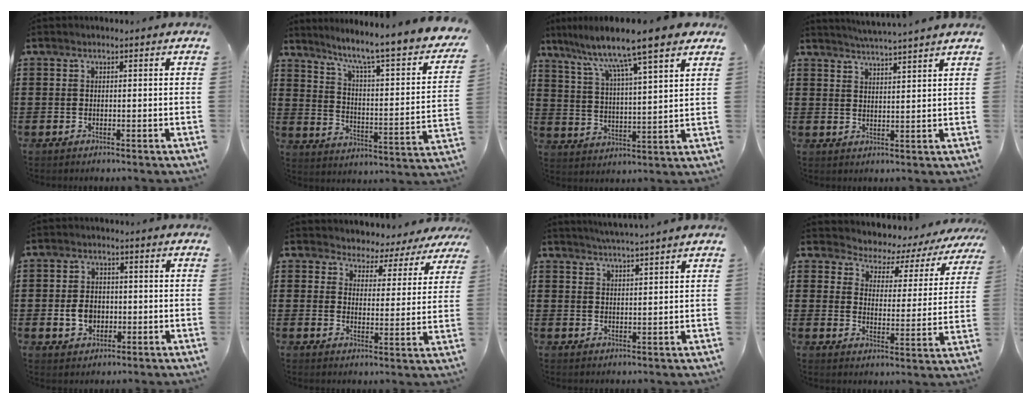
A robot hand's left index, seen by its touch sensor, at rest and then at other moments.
{"total": 6.3, "force": [4.7, -0.4, 4.2], "torque": [-0.095, -0.051, 0.062]}
{"total": 9.2, "force": [7.6, -0.4, 5.3], "torque": [-0.125, -0.051, 0.117]}
{"total": 3.5, "force": [3.4, -0.9, 0.0], "torque": [-0.013, -0.017, 0.060]}
{"total": 4.3, "force": [-0.8, 3.3, 2.7], "torque": [-0.056, 0.000, -0.019]}
{"total": 3.6, "force": [3.3, 1.2, -0.3], "torque": [-0.020, -0.020, 0.054]}
{"total": 2.7, "force": [2.6, -0.8, 0.0], "torque": [-0.009, -0.010, 0.048]}
{"total": 3.2, "force": [3.1, 1.0, 0.2], "torque": [-0.029, -0.028, 0.042]}